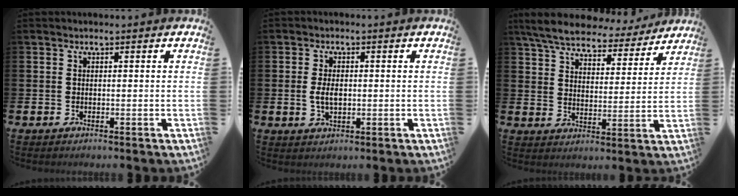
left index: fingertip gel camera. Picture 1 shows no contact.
{"total": 3.2, "force": [0.0, 1.8, 2.6], "torque": [-0.038, 0.002, -0.005]}
{"total": 7.5, "force": [6.8, 2.0, 2.3], "torque": [-0.067, -0.039, 0.118]}